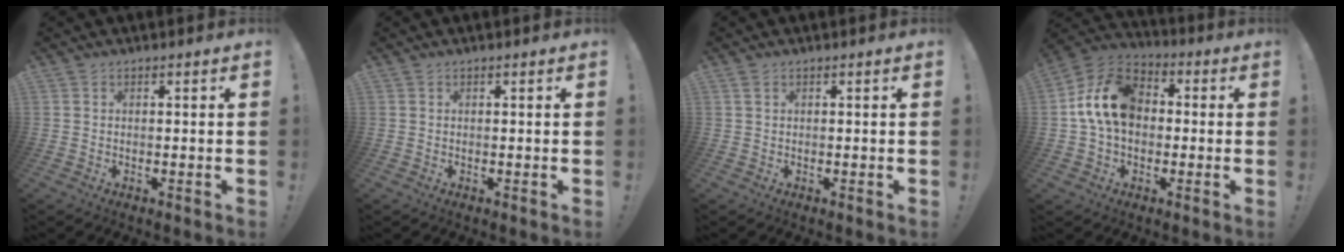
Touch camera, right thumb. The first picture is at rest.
{"total": 0.0}
{"total": 1.1, "force": [0.6, 0.4, 0.8], "torque": [-0.008, -0.002, 0.009]}
{"total": 15.2, "force": [1.7, 11.1, 10.2], "torque": [-0.180, 0.019, 0.037]}